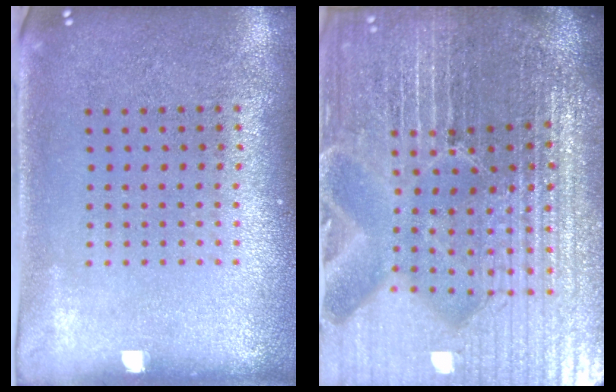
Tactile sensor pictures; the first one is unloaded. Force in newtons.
{"total": 7.3, "press": 6.3, "slide": 3.5}